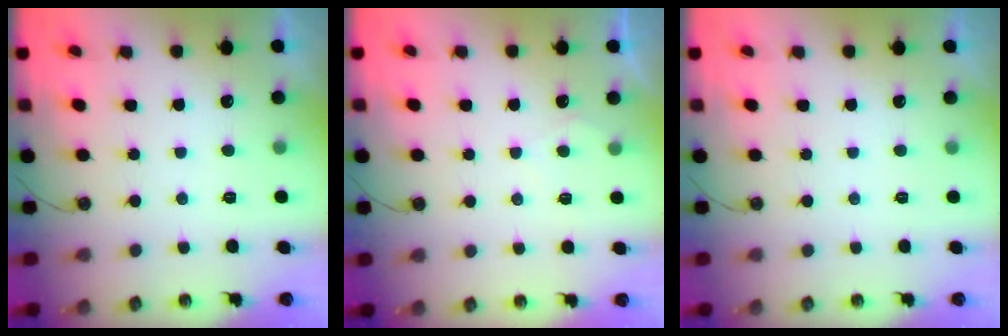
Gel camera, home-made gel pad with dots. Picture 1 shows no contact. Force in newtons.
{"total": 3.3, "press": 3.2, "slide": 0.5}
{"total": 0.0}